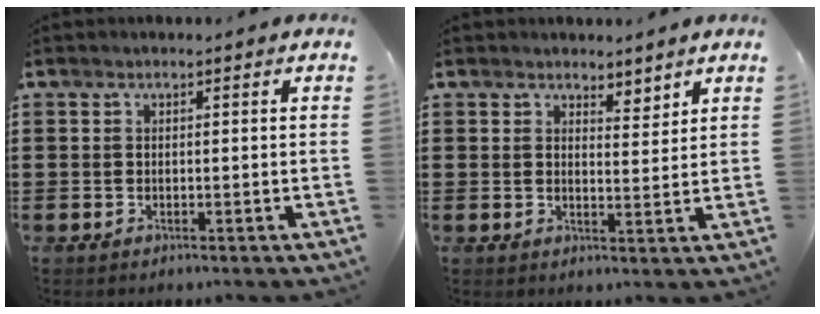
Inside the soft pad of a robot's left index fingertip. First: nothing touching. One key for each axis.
{"total": 3.0, "fx": 2.9, "fy": 0.9, "fz": 0.1, "tx": -0.005, "ty": -0.006, "tz": 0.052}